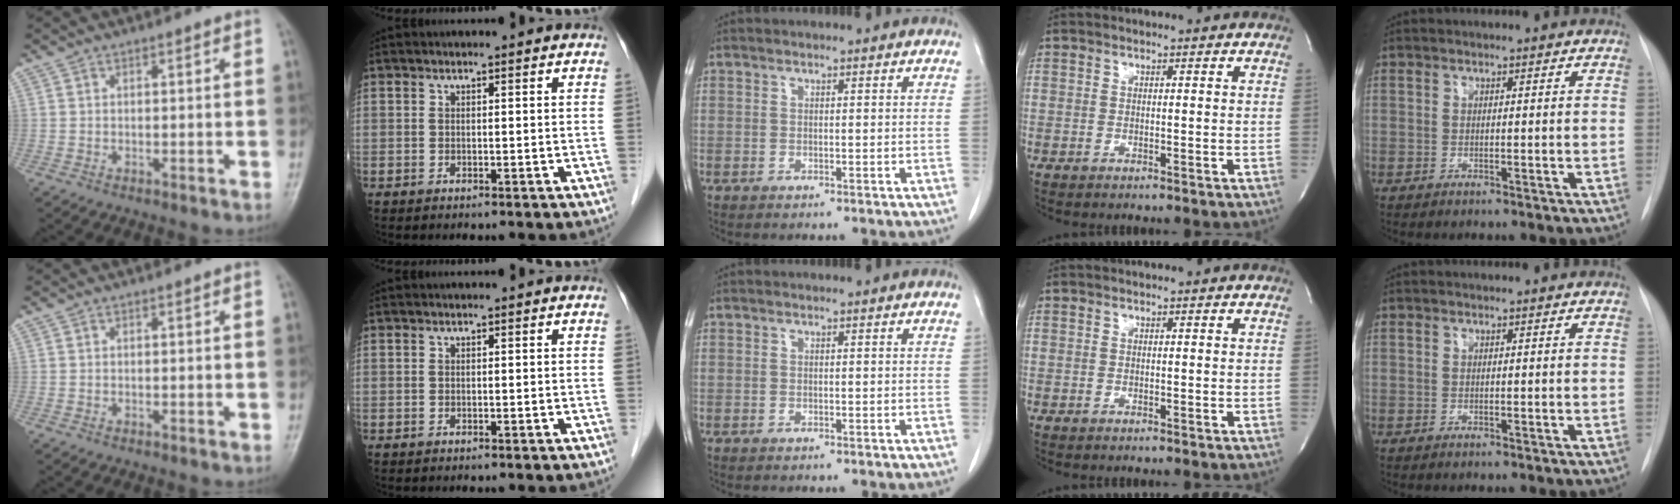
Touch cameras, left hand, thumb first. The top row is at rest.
{}